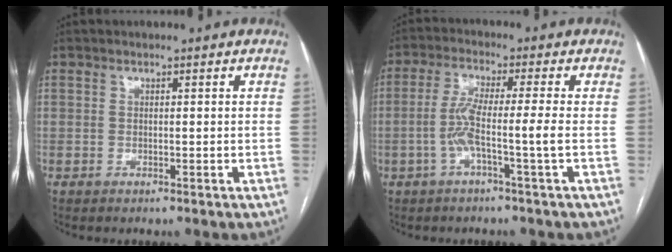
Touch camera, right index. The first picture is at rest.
{"total": 6.0, "force": [-1.6, -0.8, 5.7], "torque": [-0.116, 0.009, -0.032]}